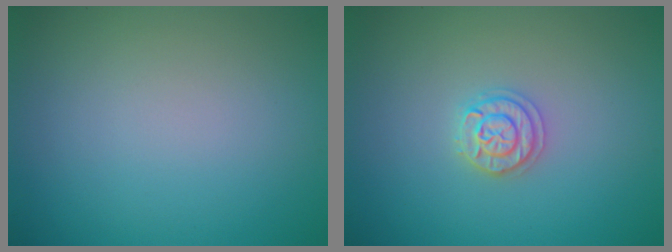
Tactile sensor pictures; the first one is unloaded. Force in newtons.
{"total": 2.0, "press": 1.9, "slide": 0.3}